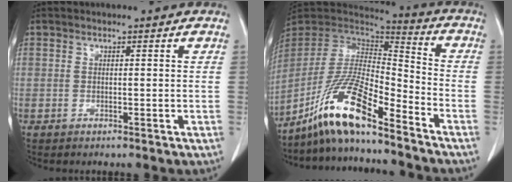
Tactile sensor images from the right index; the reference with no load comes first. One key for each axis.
{"total": 14.0, "fx": -10.0, "fy": 1.8, "fz": 9.6, "tx": -0.185, "ty": 0.002, "tz": -0.184}